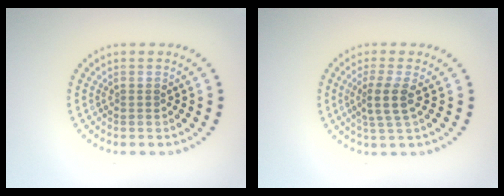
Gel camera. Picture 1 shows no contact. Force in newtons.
{"total": 2.5, "press": 2.0, "slide": 1.5}